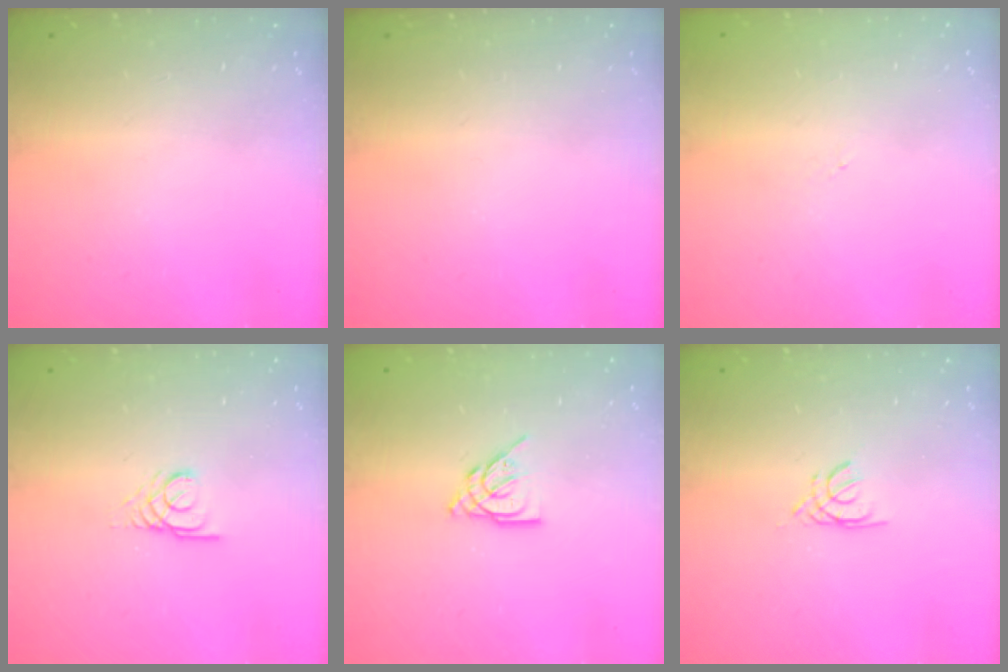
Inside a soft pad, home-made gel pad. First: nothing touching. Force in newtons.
{"total": 0.0}
{"total": 0.0}
{"total": 2.6, "press": 2.6, "slide": 0.2}
{"total": 8.0, "press": 7.9, "slide": 0.6}
{"total": 1.5, "press": 1.4, "slide": 0.3}